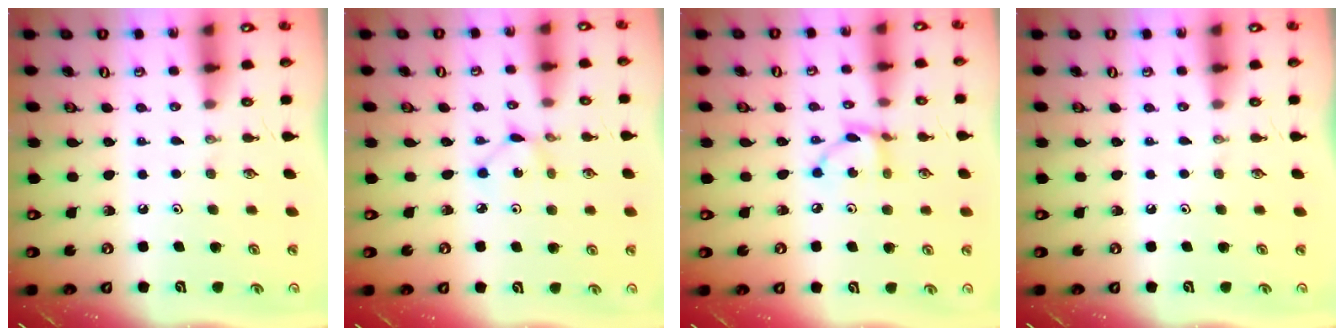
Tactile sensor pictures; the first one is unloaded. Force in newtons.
{"total": 1.3, "press": 1.3, "slide": 0.0}
{"total": 6.1, "press": 6.1, "slide": 0.3}
{"total": 0.0}